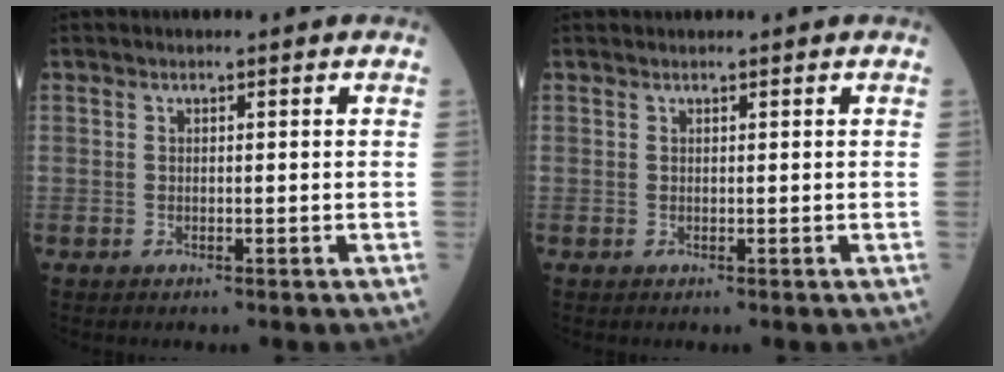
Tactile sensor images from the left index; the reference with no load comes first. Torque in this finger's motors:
{"motor_torque": [0.13, -0.30, -0.05, 0.00]}